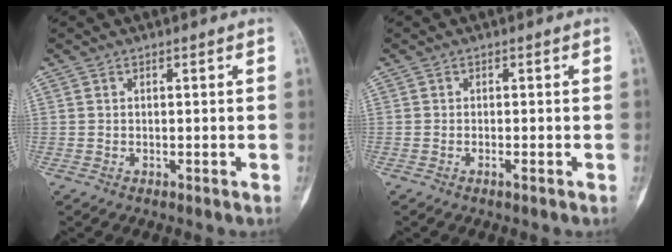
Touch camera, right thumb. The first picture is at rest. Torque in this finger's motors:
{"motor_torque": [-0.34, -0.05, -0.18, 0.01, -0.08]}